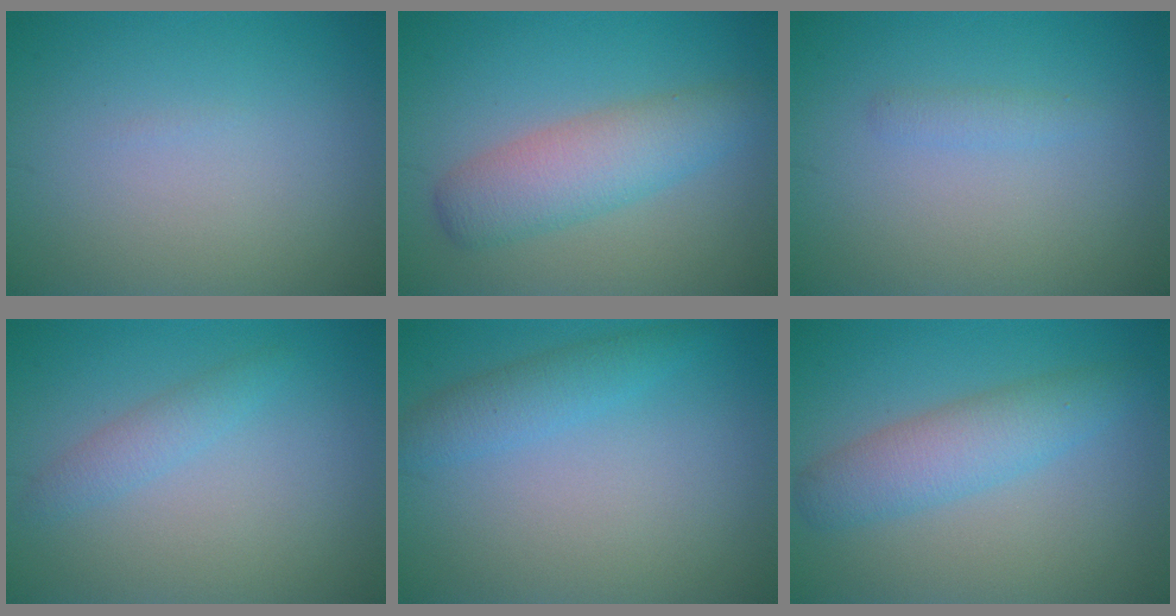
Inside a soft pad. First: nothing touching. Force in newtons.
{"total": 4.8, "press": 4.8, "slide": 0.1}
{"total": 0.9, "press": 0.9, "slide": 0.0}
{"total": 1.7, "press": 1.7, "slide": 0.1}
{"total": 2.3, "press": 2.3, "slide": 0.0}
{"total": 4.1, "press": 4.1, "slide": 0.2}